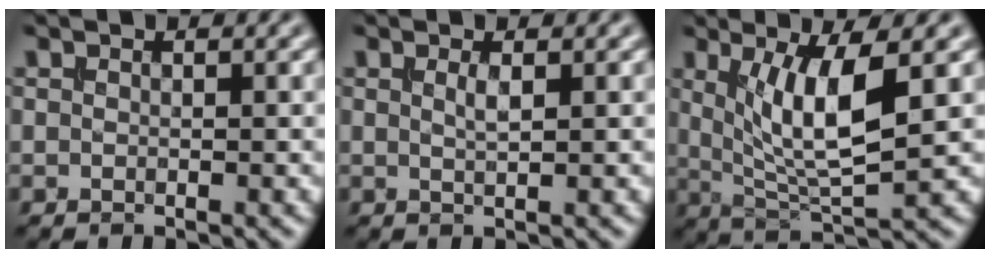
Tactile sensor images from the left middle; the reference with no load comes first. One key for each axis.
{"total": 1.1, "fx": 0.4, "fy": 0.2, "fz": 1.0, "tx": -0.015, "ty": 0.002, "tz": 0.006}
{"total": 6.8, "fx": 1.7, "fy": 1.8, "fz": 6.3, "tx": -0.114, "ty": -0.014, "tz": 0.037}